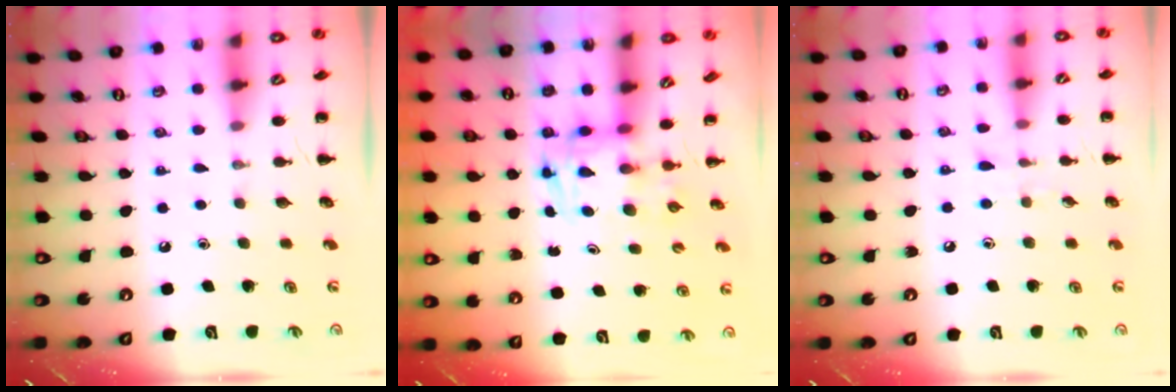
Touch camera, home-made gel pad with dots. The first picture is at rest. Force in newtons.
{"total": 3.4, "press": 3.4, "slide": 0.6}
{"total": 5.2, "press": 4.7, "slide": 2.1}